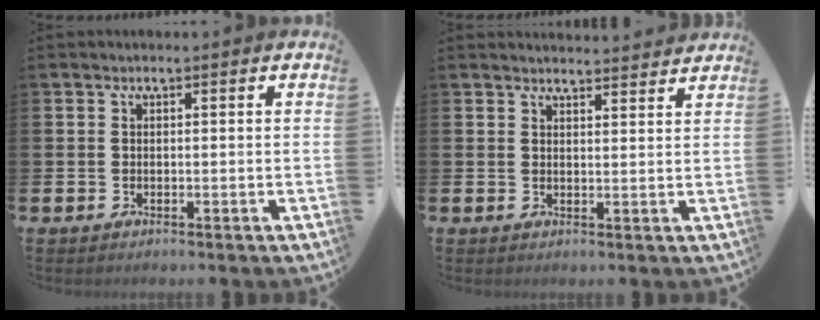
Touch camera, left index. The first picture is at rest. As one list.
[{"total": 2.8, "force": [2.8, 0.0, -0.1], "torque": [0.010, -0.022, 0.048]}]